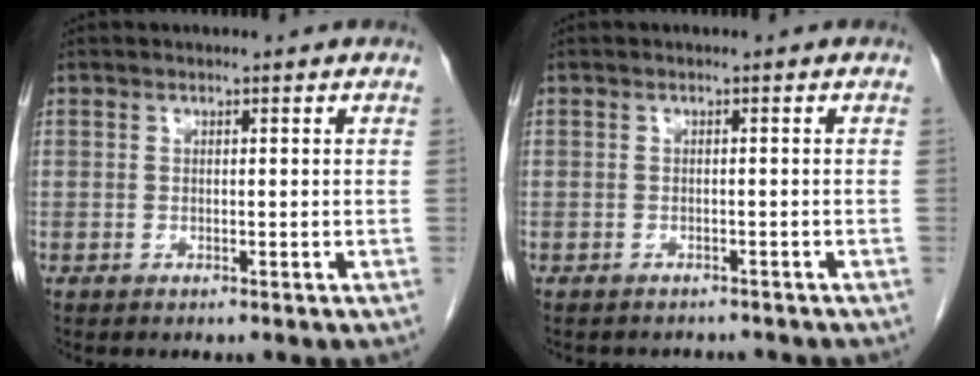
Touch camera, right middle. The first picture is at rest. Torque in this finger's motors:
{"motor_torque": [-0.51, -0.04, -0.11, -0.01]}